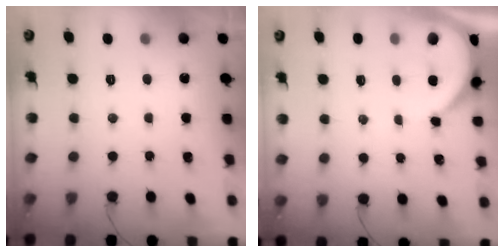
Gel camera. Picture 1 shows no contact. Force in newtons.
{"total": 5.3, "press": 5.2, "slide": 0.7}